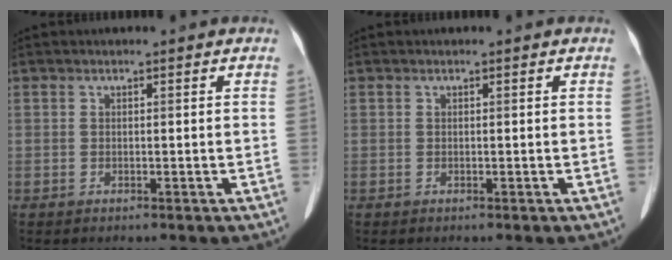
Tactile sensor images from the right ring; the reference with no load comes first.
{"total": 0.0}